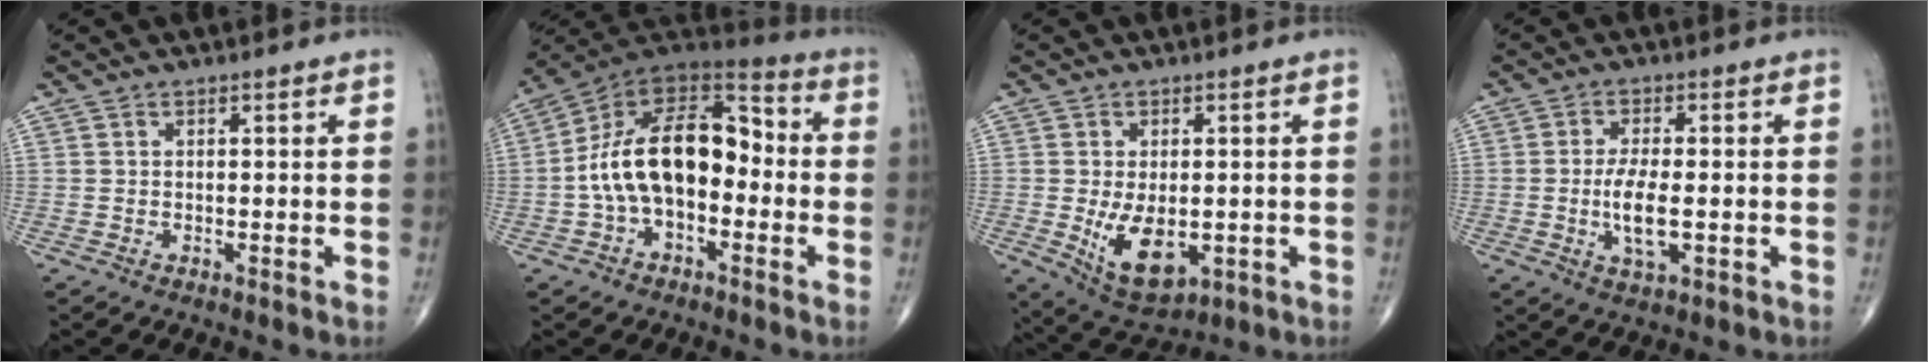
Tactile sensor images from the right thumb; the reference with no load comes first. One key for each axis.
{"total": 18.3, "fx": -2.0, "fy": 10.7, "fz": 14.8, "tx": -0.234, "ty": 0.054, "tz": -0.045}
{"total": 9.8, "fx": -1.7, "fy": 5.5, "fz": 7.9, "tx": -0.118, "ty": -0.014, "tz": -0.009}
{"total": 6.8, "fx": -1.0, "fy": 2.5, "fz": 6.2, "tx": -0.122, "ty": -0.007, "tz": -0.018}